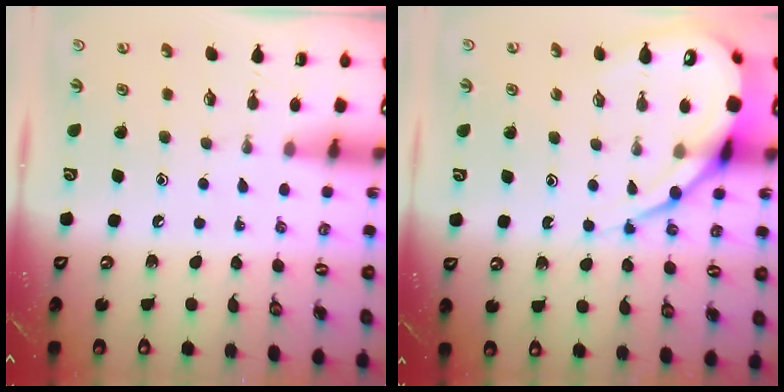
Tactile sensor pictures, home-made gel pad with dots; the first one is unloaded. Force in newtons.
{"total": 12.4, "press": 12.3, "slide": 1.4}